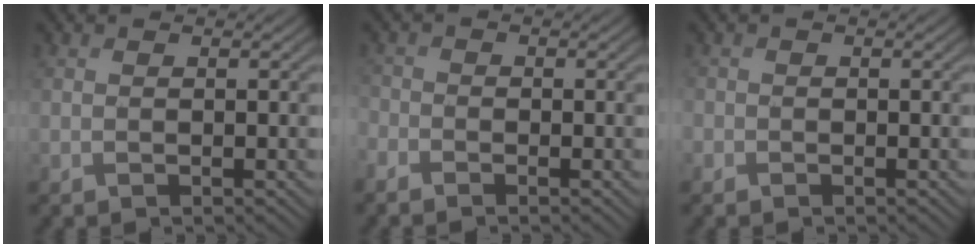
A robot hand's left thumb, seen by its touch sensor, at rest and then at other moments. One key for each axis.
{"total": 2.1, "fx": -1.7, "fy": 1.2, "fz": 0.5, "tx": -0.014, "ty": -0.006, "tz": -0.045}
{"total": 1.0, "fx": -0.5, "fy": 0.9, "fz": 0.0, "tx": 0.005, "ty": -0.005, "tz": -0.016}